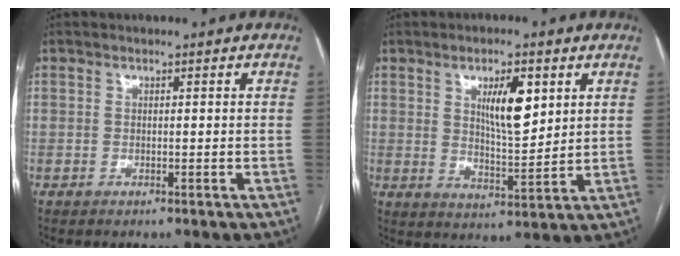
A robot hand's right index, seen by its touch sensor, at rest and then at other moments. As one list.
[{"total": 8.4, "force": [3.3, 2.5, 7.3], "torque": [-0.123, -0.001, 0.060]}]